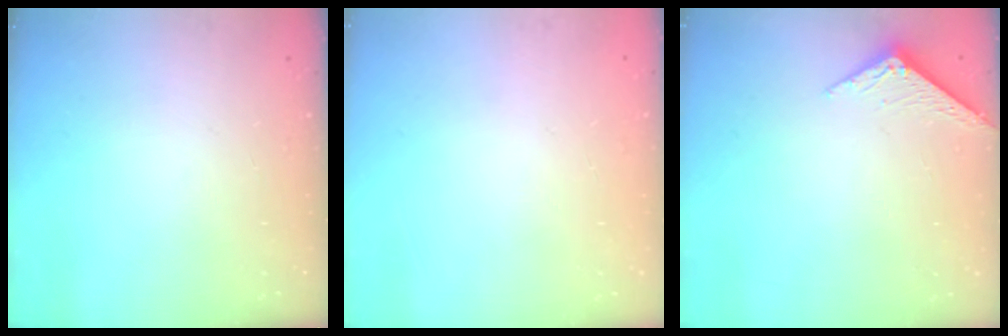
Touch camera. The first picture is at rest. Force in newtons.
{"total": 0.0}
{"total": 3.7, "press": 3.7, "slide": 0.3}